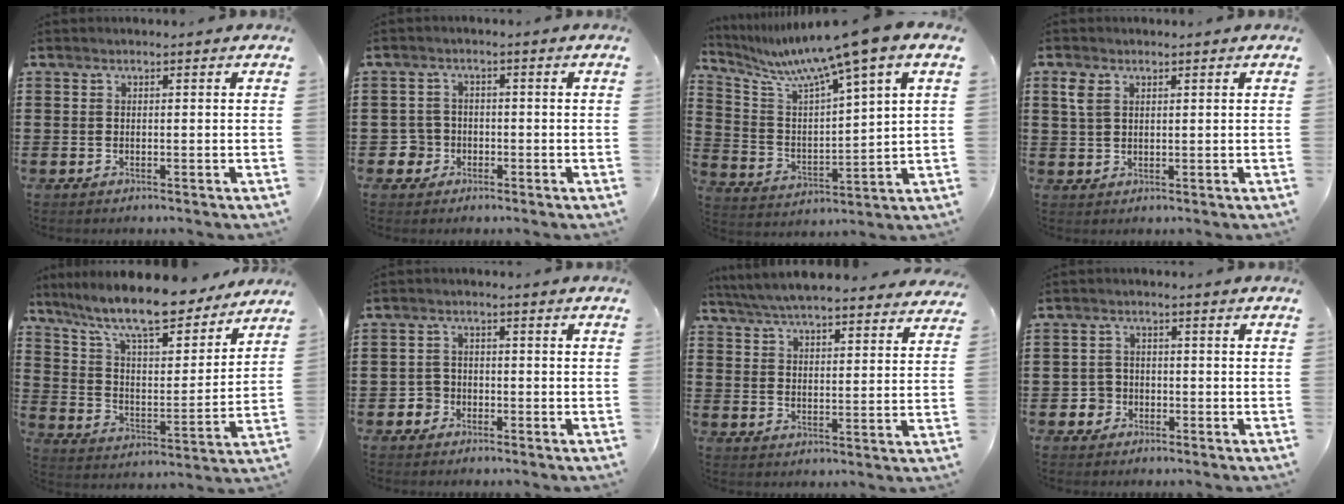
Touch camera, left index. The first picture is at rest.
{"total": 3.2, "force": [-1.3, 2.9, 0.6], "torque": [-0.030, -0.001, -0.031]}
{"total": 8.4, "force": [6.5, -0.9, 5.3], "torque": [-0.131, -0.048, 0.096]}
{"total": 2.7, "force": [1.3, 1.8, 1.6], "torque": [-0.040, 0.007, 0.024]}
{"total": 11.7, "force": [10.2, 1.4, 5.4], "torque": [-0.138, -0.064, 0.176]}
{"total": 2.4, "force": [-1.5, 1.9, 0.3], "torque": [-0.015, 0.004, -0.034]}
{"total": 5.9, "force": [5.8, 0.0, 1.3], "torque": [-0.048, -0.029, 0.103]}
{"total": 2.8, "force": [-1.3, 2.4, 0.6], "torque": [-0.027, 0.000, -0.031]}